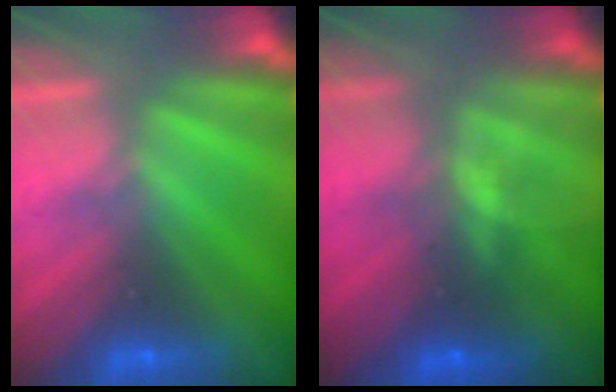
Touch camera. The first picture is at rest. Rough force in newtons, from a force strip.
{"total": 4.6}